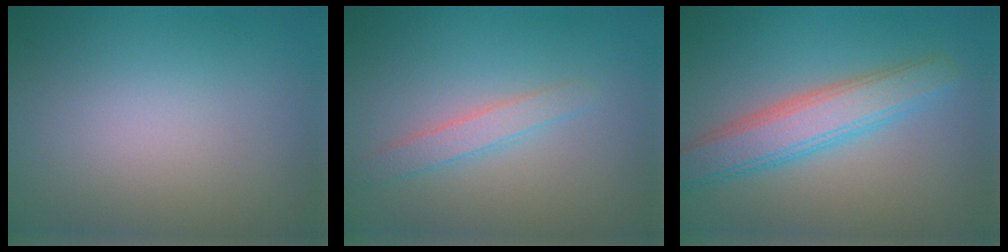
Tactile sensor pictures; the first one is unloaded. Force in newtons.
{"total": 1.8, "press": 1.8, "slide": 0.1}
{"total": 4.8, "press": 4.8, "slide": 0.1}